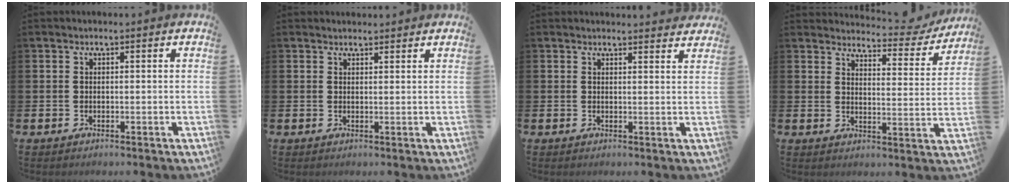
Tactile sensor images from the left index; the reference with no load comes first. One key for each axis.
{"total": 1.4, "fx": 1.4, "fy": 0.3, "fz": 0.0, "tx": 0.007, "ty": -0.004, "tz": 0.024}
{"total": 1.9, "fx": 1.9, "fy": 0.1, "fz": -0.2, "tx": 0.009, "ty": -0.014, "tz": 0.033}
{"total": 4.1, "fx": 4.0, "fy": 0.9, "fz": 0.8, "tx": -0.023, "ty": -0.031, "tz": 0.062}